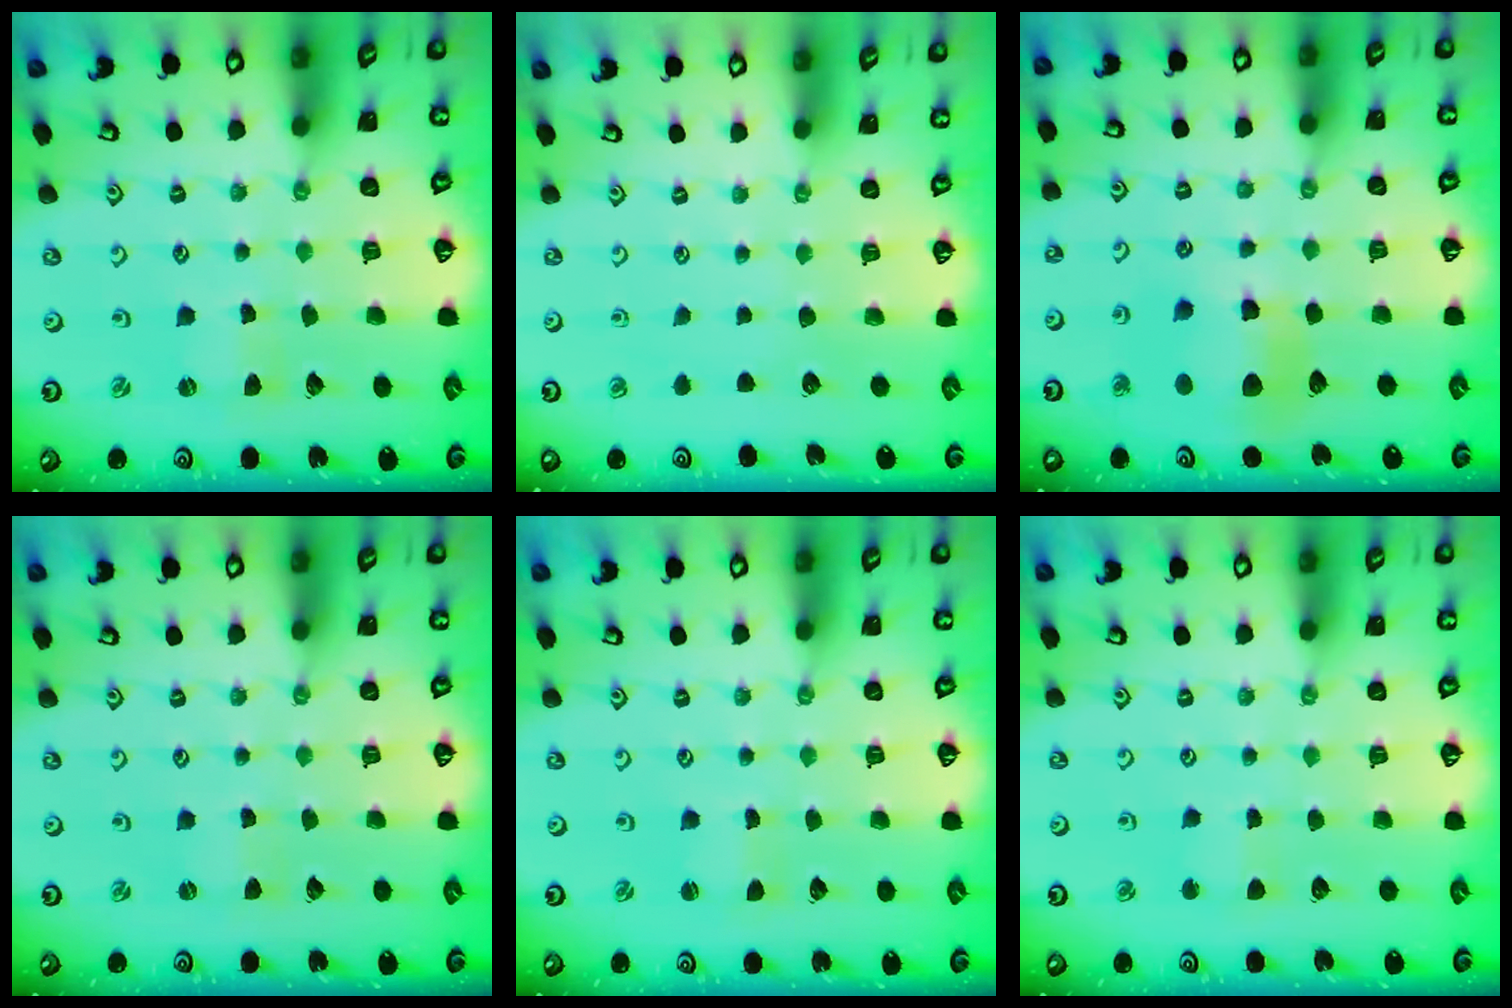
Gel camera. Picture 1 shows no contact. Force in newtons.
{"total": 0.0}
{"total": 8.8, "press": 8.7, "slide": 1.3}
{"total": 0.0}
{"total": 0.8, "press": 0.8, "slide": 0.0}
{"total": 2.6, "press": 2.6, "slide": 0.3}